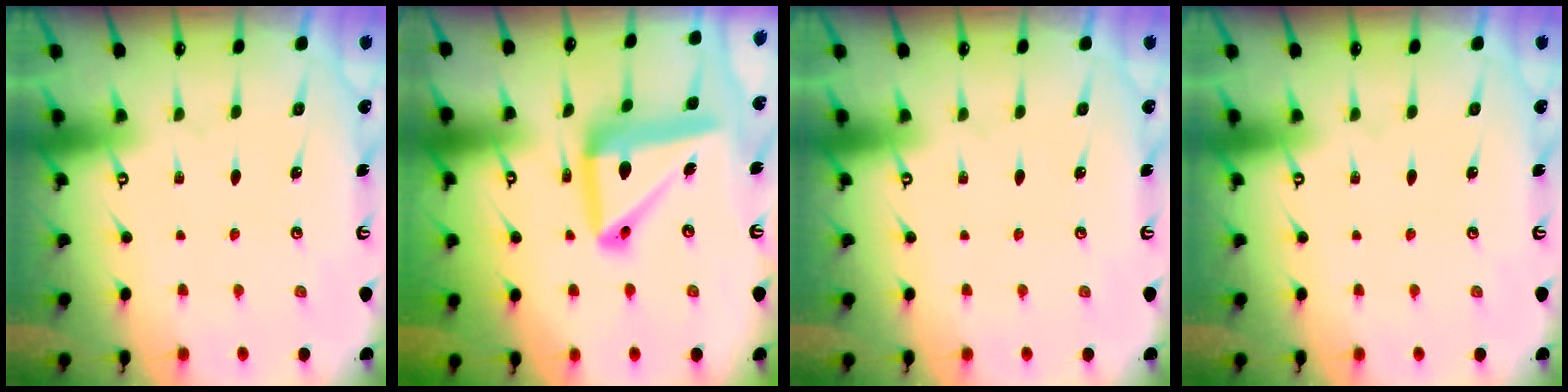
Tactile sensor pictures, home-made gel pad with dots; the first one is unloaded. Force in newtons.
{"total": 16.2, "press": 16.1, "slide": 1.8}
{"total": 0.0}
{"total": 0.0}